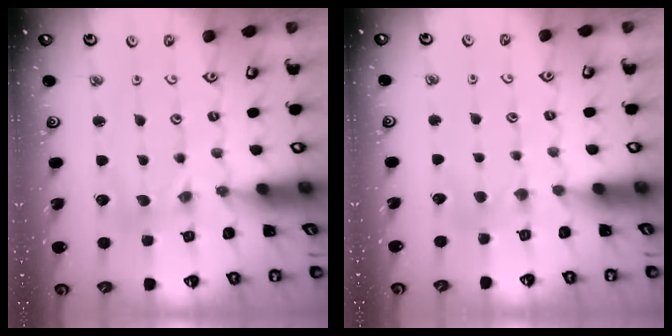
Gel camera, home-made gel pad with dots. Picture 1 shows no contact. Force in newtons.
{"total": 3.9, "press": 3.8, "slide": 0.5}